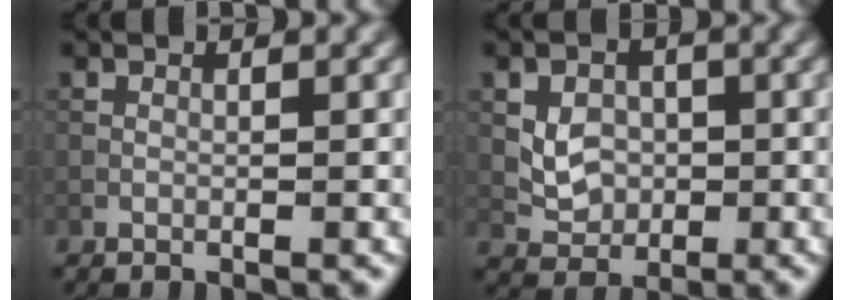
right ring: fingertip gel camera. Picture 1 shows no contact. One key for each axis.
{"total": 2.7, "fx": 0.2, "fy": 2.4, "fz": 1.3, "tx": -0.025, "ty": -0.002, "tz": 0.009}